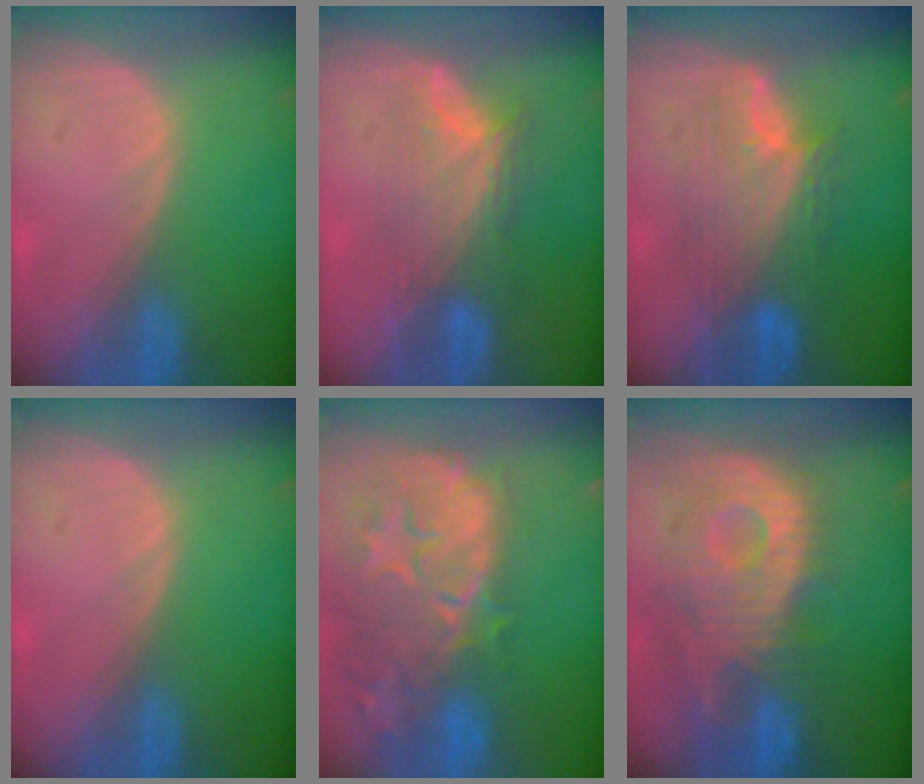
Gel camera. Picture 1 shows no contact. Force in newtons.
{"total": 7.0, "press": 6.8, "slide": 1.9}
{"total": 7.8, "press": 7.8, "slide": 0.2}
{"total": 0.0}
{"total": 14.5, "press": 11.8, "slide": 8.5}
{"total": 12.1, "press": 10.7, "slide": 5.5}